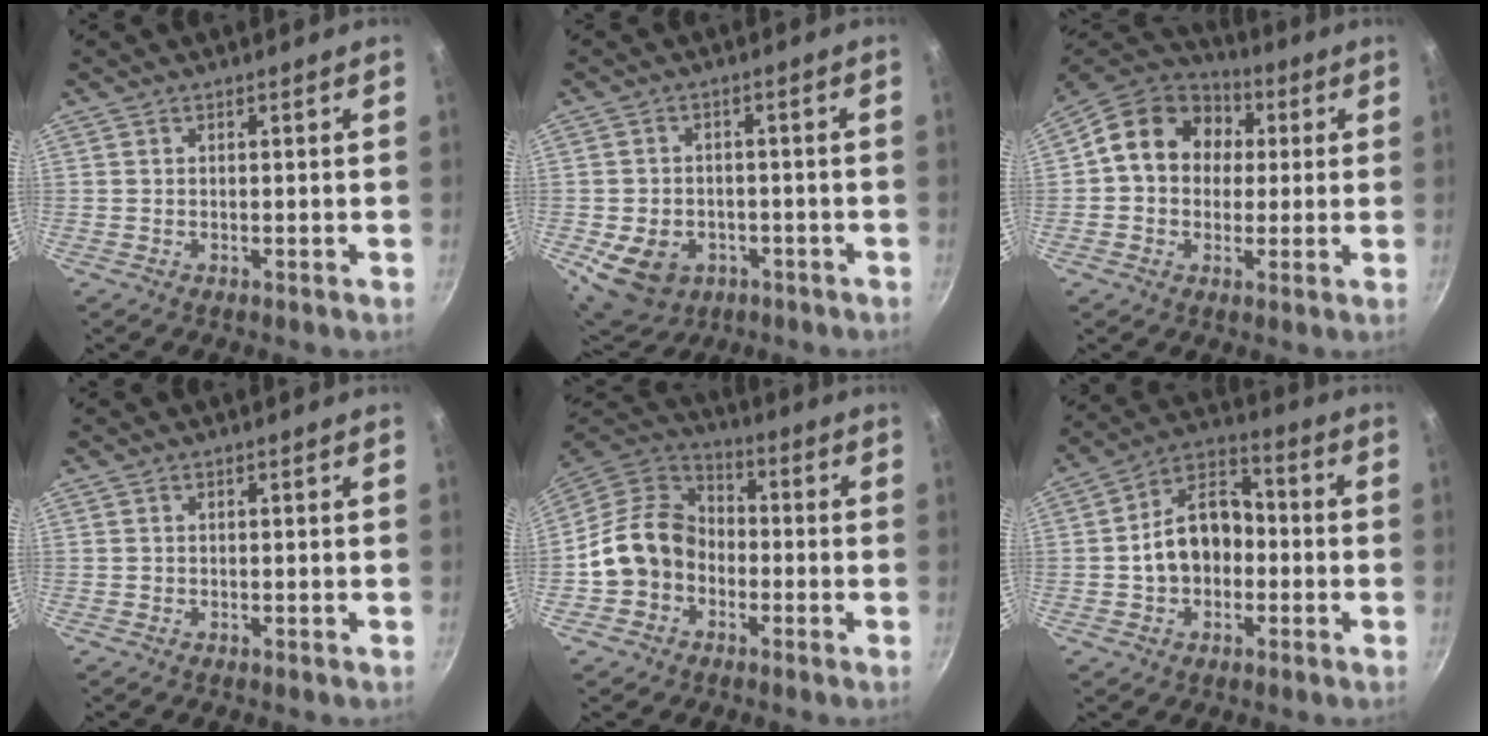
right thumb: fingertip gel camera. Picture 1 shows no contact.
{"total": 11.7, "force": [-3.9, 9.0, 6.4], "torque": [-0.098, 0.013, -0.046]}
{"total": 15.4, "force": [2.4, 12.8, 8.4], "torque": [-0.107, 0.032, 0.021]}
{"total": 0.0}
{"total": 13.4, "force": [-3.0, 11.0, 7.1], "torque": [-0.091, 0.045, -0.072]}
{"total": 12.7, "force": [-1.4, 9.3, 8.6], "torque": [-0.108, 0.041, -0.037]}